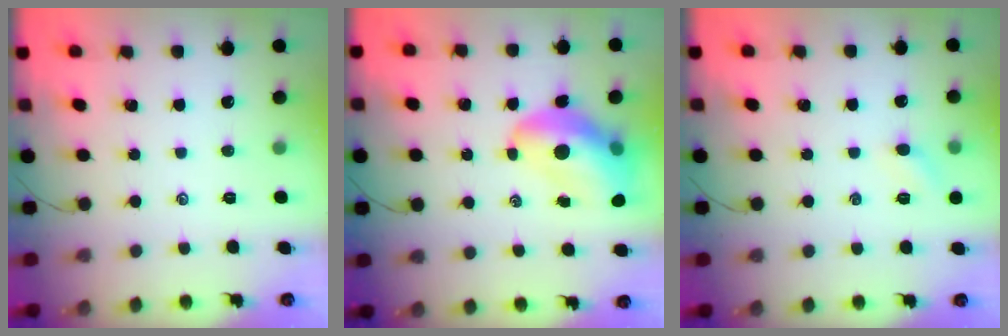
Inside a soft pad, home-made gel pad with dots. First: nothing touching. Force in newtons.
{"total": 13.8, "press": 13.3, "slide": 3.7}
{"total": 4.4, "press": 4.2, "slide": 1.4}